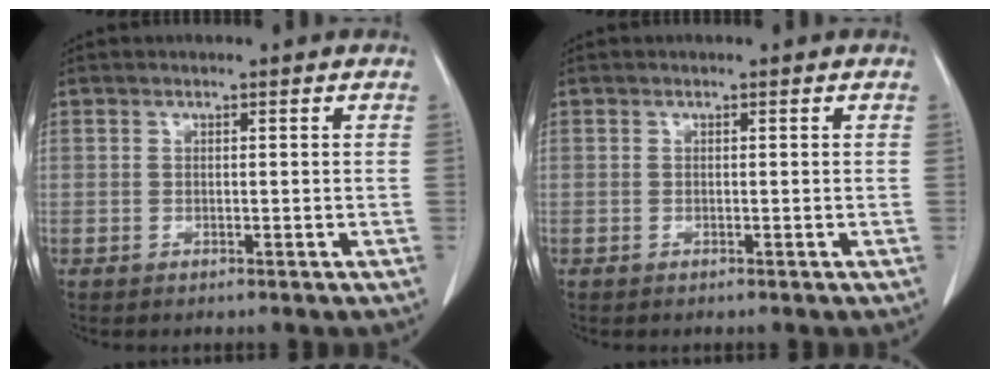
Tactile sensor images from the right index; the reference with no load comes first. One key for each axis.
{"total": 0.0}